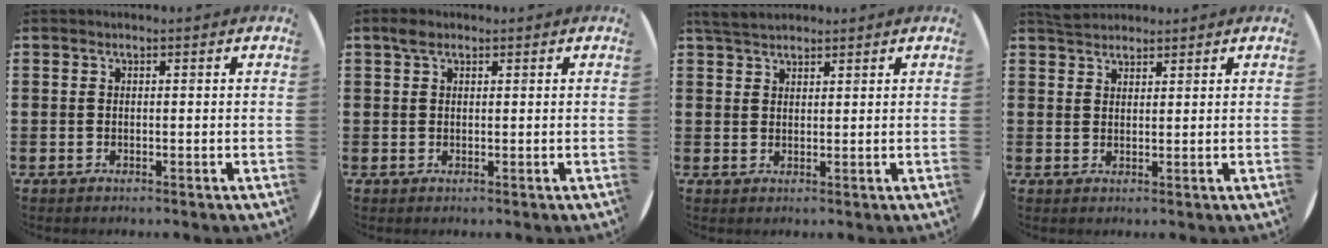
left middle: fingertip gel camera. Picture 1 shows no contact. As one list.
[{"total": 1.6, "force": [1.0, 0.9, 0.8], "torque": [-0.010, 0.002, 0.017]}, {"total": 3.3, "force": [3.0, 1.0, 1.1], "torque": [-0.027, 0.002, 0.057]}, {"total": 2.6, "force": [2.4, 0.7, 0.2], "torque": [-0.008, 0.004, 0.048]}]